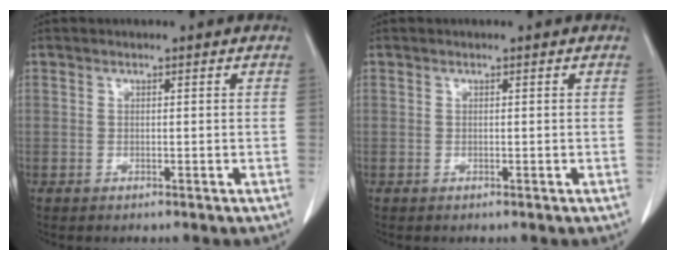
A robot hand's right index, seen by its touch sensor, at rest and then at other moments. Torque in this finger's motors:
{"motor_torque": [0.00, 0.00, 0.02, 0.00]}